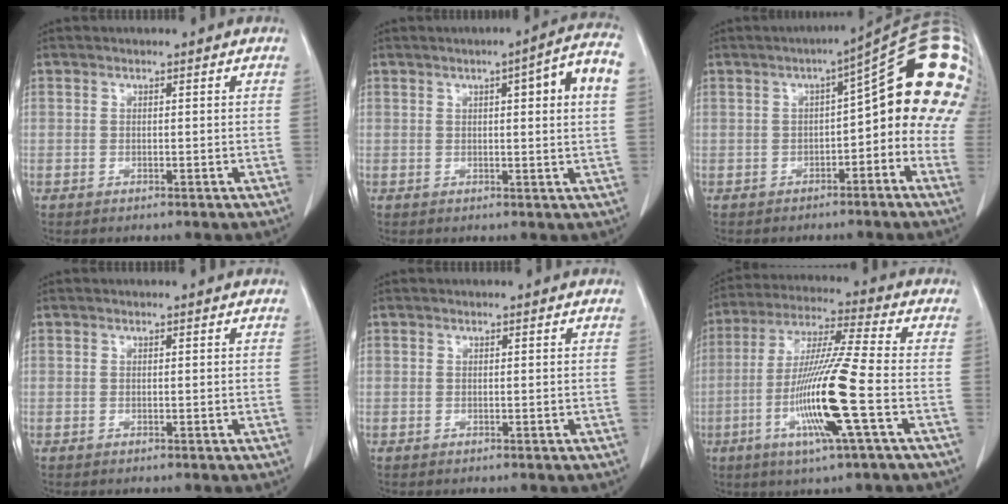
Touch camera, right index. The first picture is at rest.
{"total": 8.0, "force": [2.0, -0.2, 7.8], "torque": [-0.107, 0.010, 0.022]}
{"total": 17.4, "force": [2.7, 4.3, 16.6], "torque": [-0.216, 0.047, 0.028]}
{"total": 0.0}
{"total": 0.0}
{"total": 14.6, "force": [-4.3, -0.8, 14.0], "torque": [-0.281, -0.014, -0.087]}